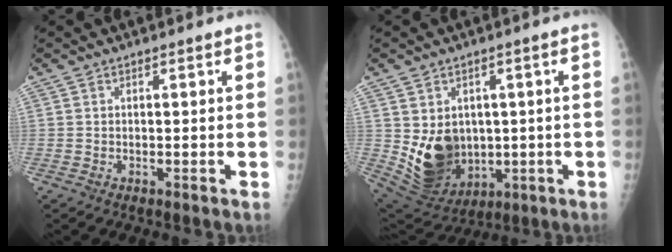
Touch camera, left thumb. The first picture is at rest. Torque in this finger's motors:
{"motor_torque": [0.11, 0.17, 0.70, -0.14, 0.11]}